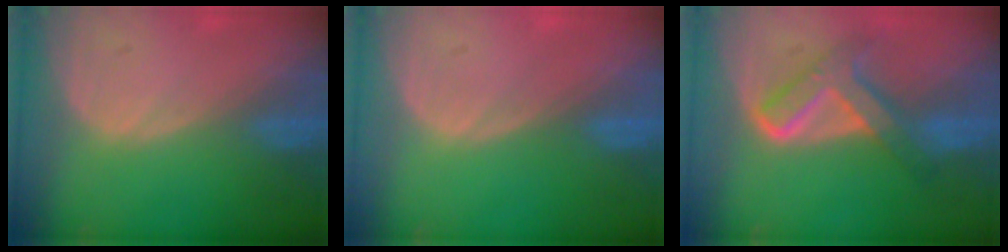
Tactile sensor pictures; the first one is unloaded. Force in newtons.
{"total": 0.0}
{"total": 6.9, "press": 6.9, "slide": 0.4}